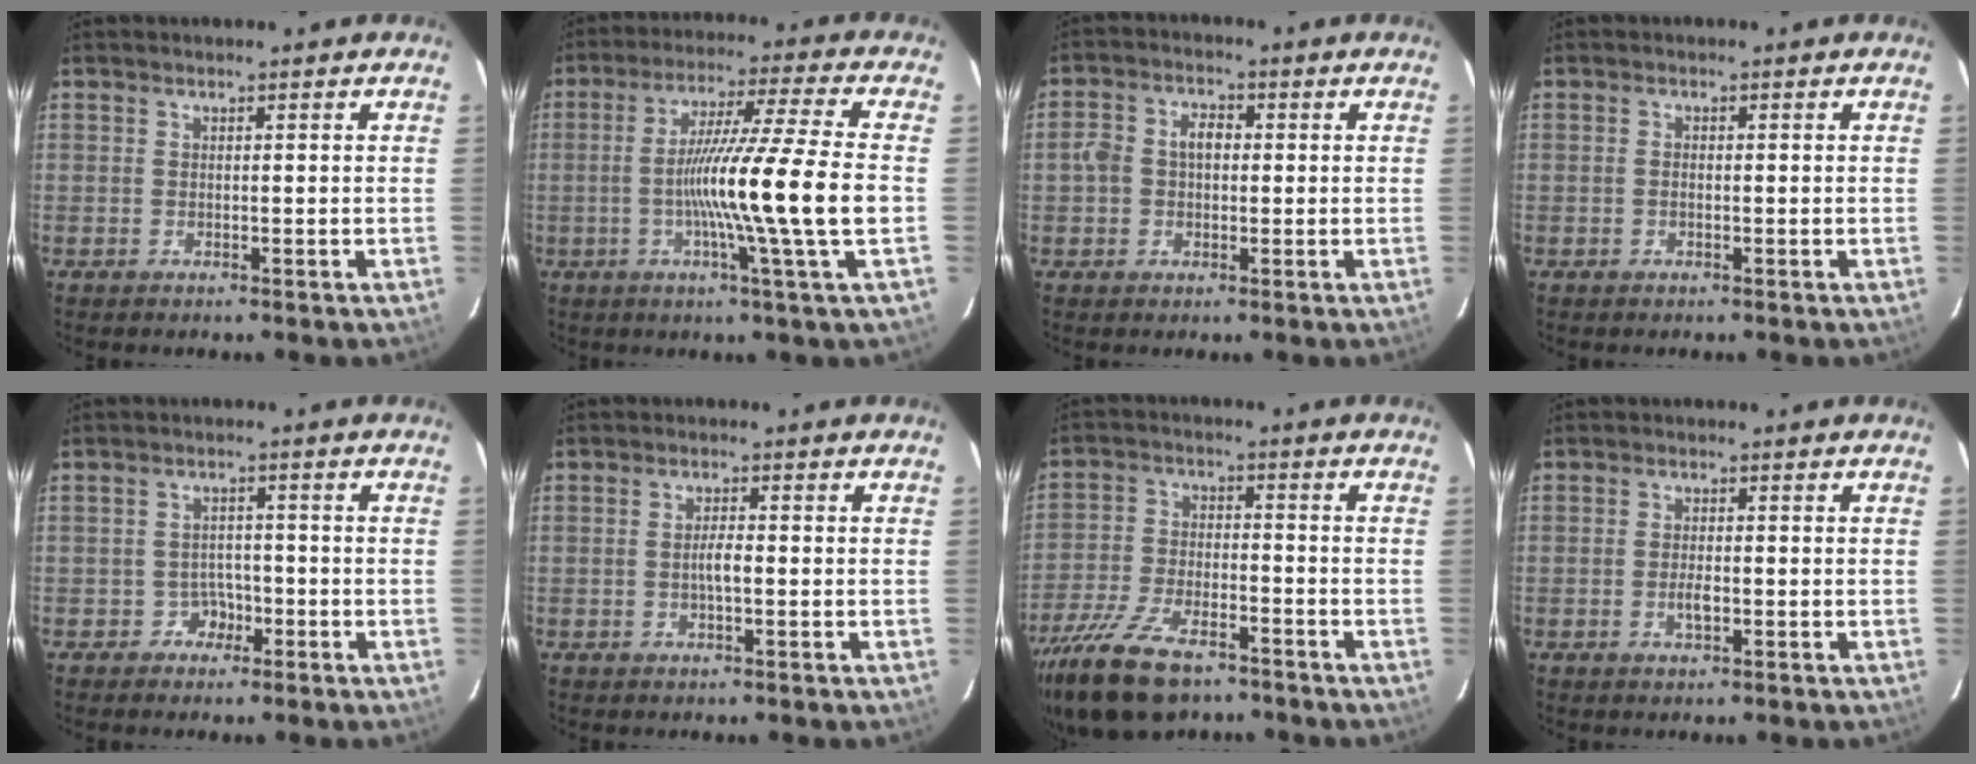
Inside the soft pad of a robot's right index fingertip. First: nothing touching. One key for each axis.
{"total": 14.5, "fx": -2.7, "fy": -2.8, "fz": 14.0, "tx": -0.236, "ty": -0.010, "tz": -0.050}
{"total": 4.9, "fx": -0.3, "fy": 4.1, "fz": 2.6, "tx": -0.052, "ty": 0.020, "tz": -0.006}
{"total": 0.7, "fx": -0.2, "fy": 0.4, "fz": 0.6, "tx": -0.010, "ty": 0.004, "tz": -0.003}
{"total": 3.0, "fx": -1.7, "fy": 2.4, "fz": 0.1, "tx": -0.005, "ty": 0.013, "tz": -0.027}
{"total": 2.4, "fx": -0.5, "fy": 0.5, "fz": 2.3, "tx": -0.044, "ty": 0.003, "tz": -0.009}
{"total": 16.3, "fx": -11.9, "fy": 6.6, "fz": 9.0, "tx": -0.207, "ty": -0.035, "tz": -0.217}
{"total": 2.4, "fx": -0.7, "fy": 1.0, "fz": 2.0, "tx": -0.039, "ty": 0.001, "tz": -0.012}